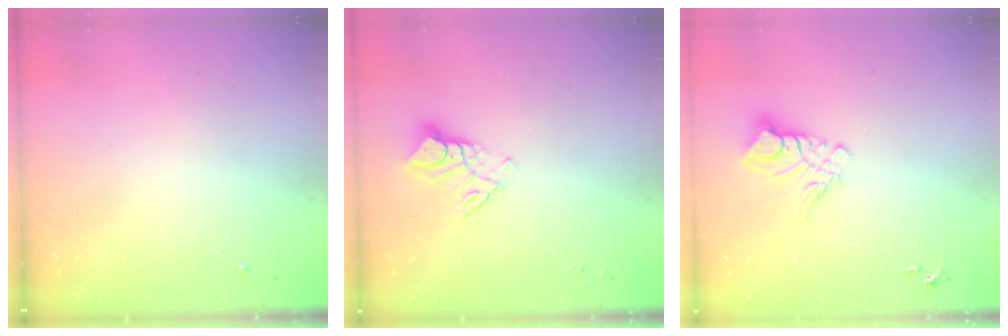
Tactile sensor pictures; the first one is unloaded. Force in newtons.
{"total": 9.2, "press": 9.1, "slide": 0.8}
{"total": 9.8, "press": 9.8, "slide": 0.9}